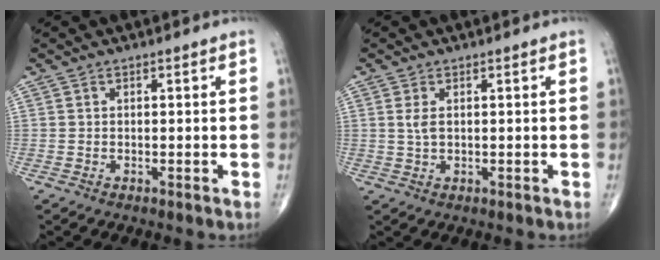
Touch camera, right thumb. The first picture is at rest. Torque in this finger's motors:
{"motor_torque": [-0.66, 0.09, 0.16, 0.41, 0.06]}